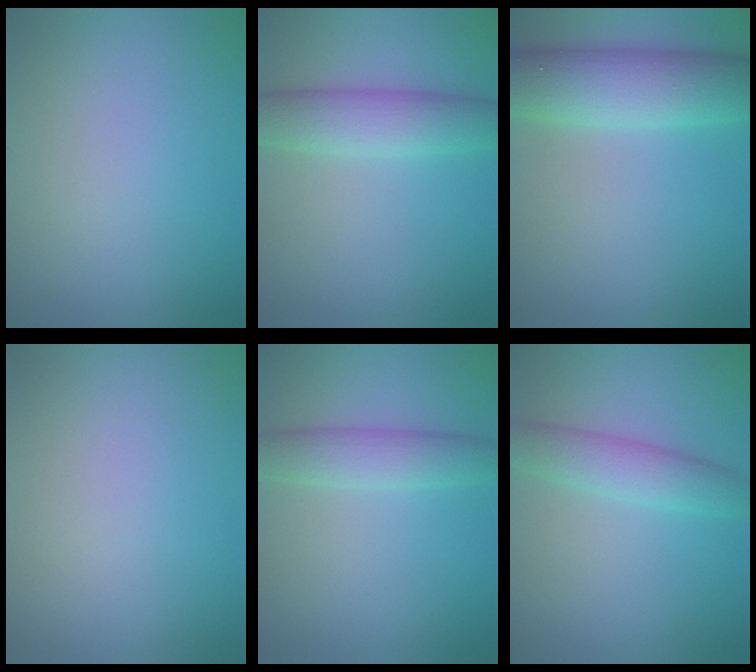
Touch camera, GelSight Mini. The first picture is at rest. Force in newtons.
{"total": 4.5, "press": 4.5, "slide": 0.1}
{"total": 7.3, "press": 7.3, "slide": 0.4}
{"total": 0.0}
{"total": 3.3, "press": 3.3, "slide": 0.1}
{"total": 3.4, "press": 3.4, "slide": 0.3}